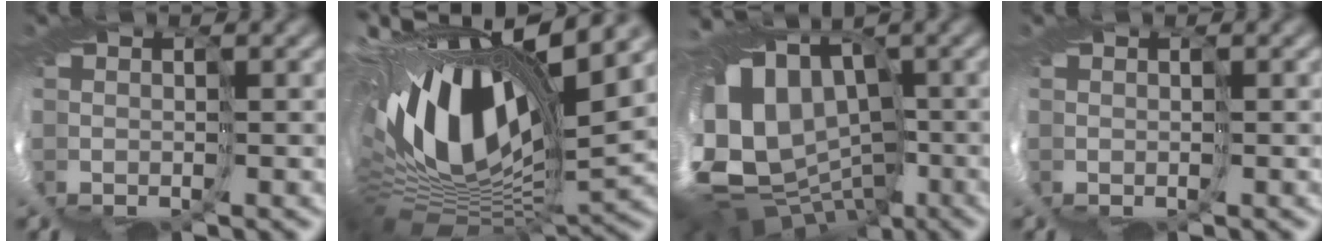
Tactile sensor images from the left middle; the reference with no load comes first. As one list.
[{"total": 13.6, "force": [3.3, 6.3, 11.6], "torque": [-0.231, -0.007, 0.057]}, {"total": 13.6, "force": [-2.7, 10.4, 8.3], "torque": [-0.151, 0.004, -0.042]}, {"total": 0.0}]